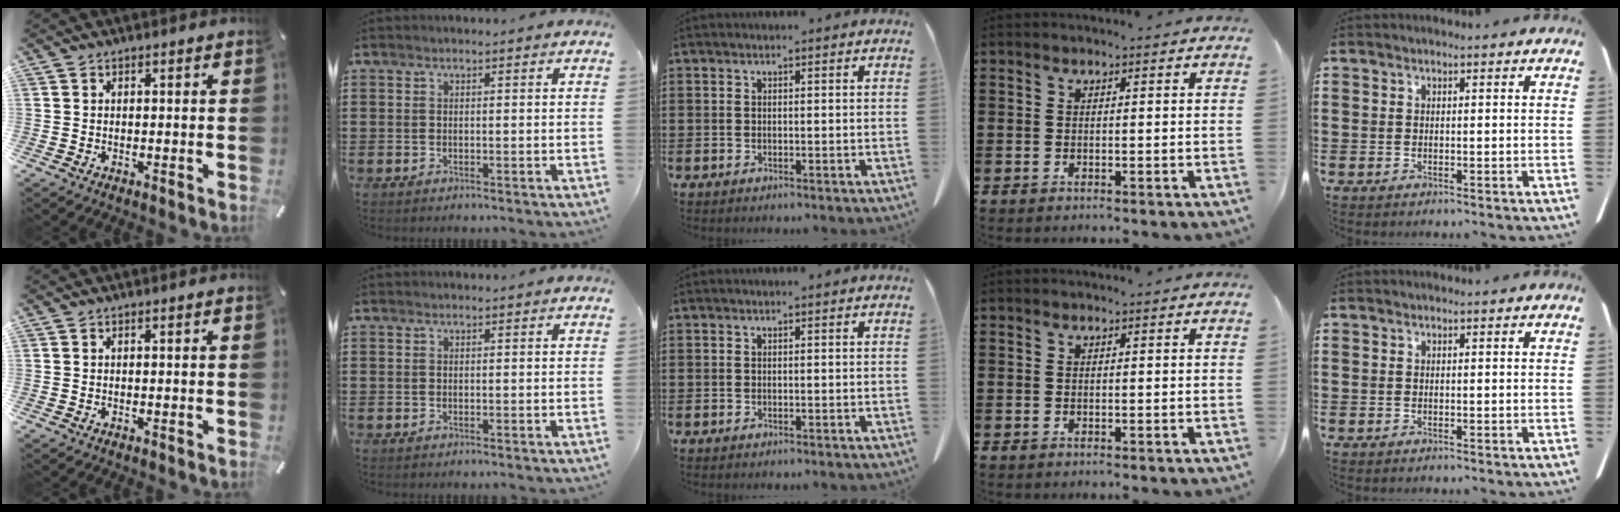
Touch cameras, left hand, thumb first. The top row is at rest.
{}